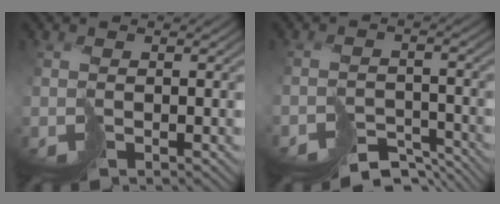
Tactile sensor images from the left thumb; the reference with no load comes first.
{"total": 6.5, "force": [-6.3, 1.5, 0.7], "torque": [-0.001, -0.010, -0.091]}